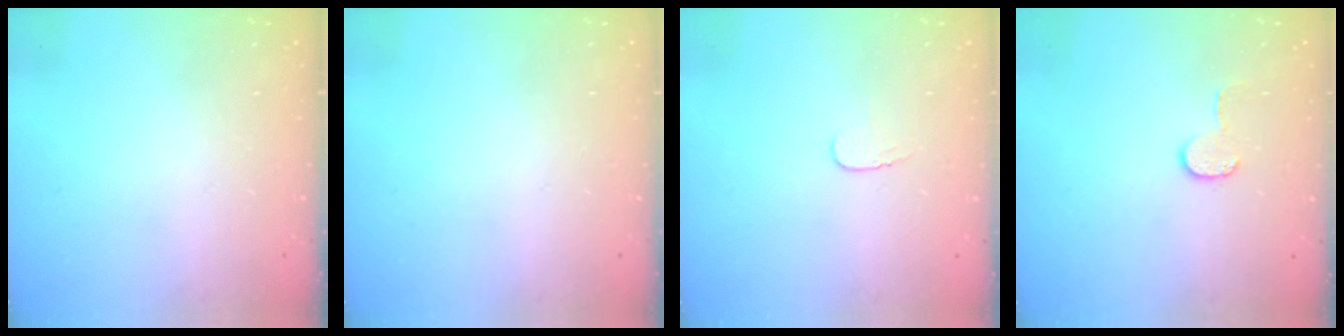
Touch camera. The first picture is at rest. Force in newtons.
{"total": 0.0}
{"total": 3.9, "press": 3.8, "slide": 0.4}
{"total": 5.9, "press": 5.9, "slide": 0.4}